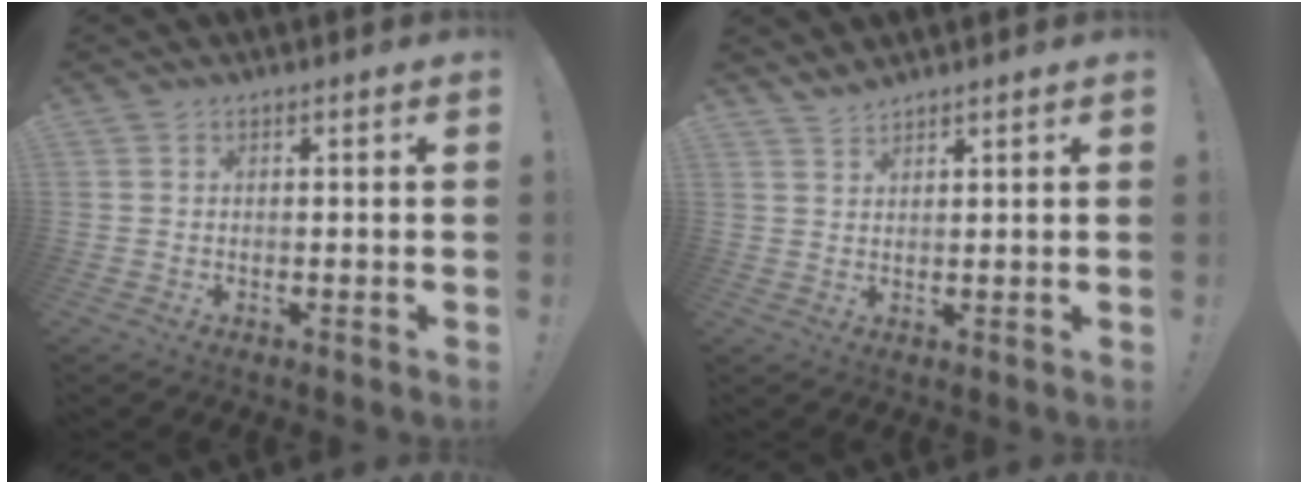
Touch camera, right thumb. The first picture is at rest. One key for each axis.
{"total": 2.6, "fx": 2.5, "fy": 0.3, "fz": 0.8, "tx": -0.017, "ty": -0.015, "tz": 0.045}